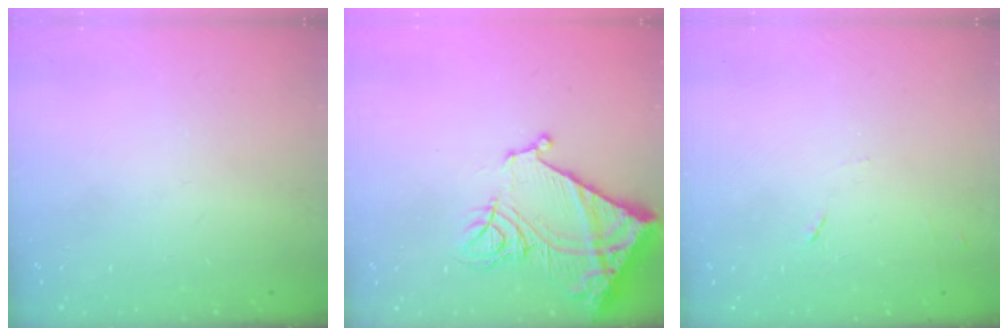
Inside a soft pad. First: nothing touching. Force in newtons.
{"total": 17.0, "press": 16.8, "slide": 2.0}
{"total": 4.3, "press": 4.3, "slide": 0.6}